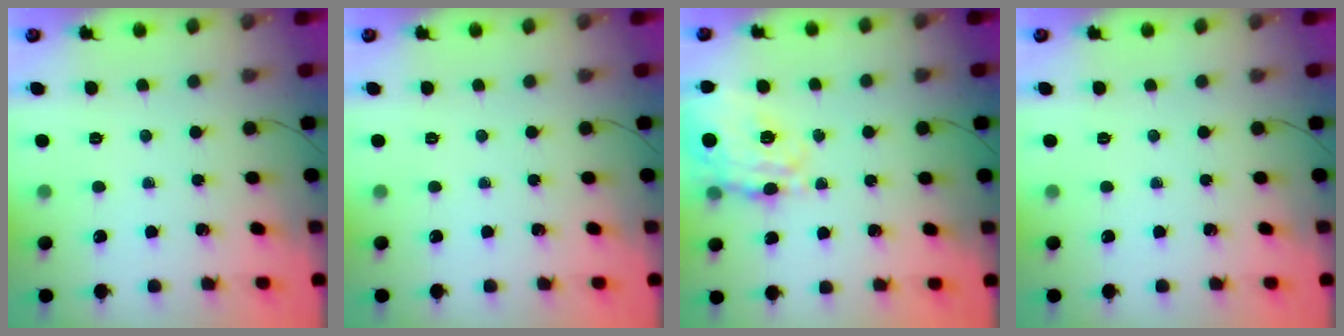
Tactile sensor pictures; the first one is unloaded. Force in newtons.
{"total": 0.0}
{"total": 17.8, "press": 17.7, "slide": 1.8}
{"total": 0.0}